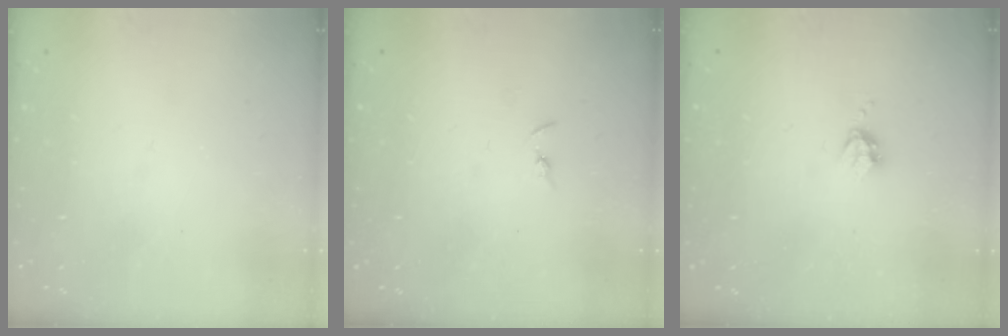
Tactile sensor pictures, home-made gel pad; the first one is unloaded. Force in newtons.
{"total": 3.3, "press": 3.2, "slide": 0.4}
{"total": 3.8, "press": 3.8, "slide": 0.4}